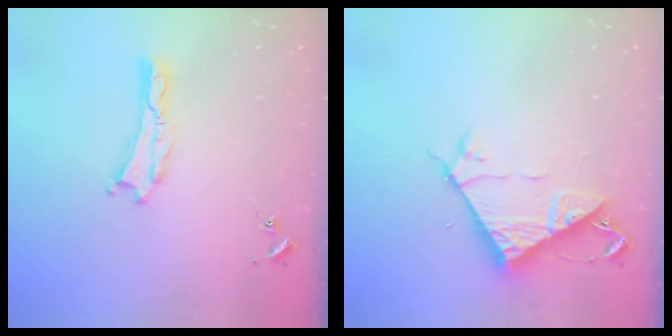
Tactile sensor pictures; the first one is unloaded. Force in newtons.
{"total": 7.2, "press": 7.2, "slide": 0.5}